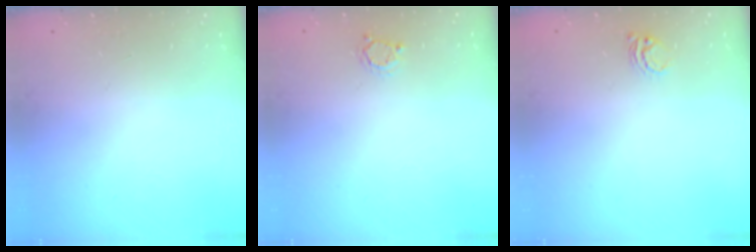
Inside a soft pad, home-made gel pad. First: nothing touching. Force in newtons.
{"total": 2.5, "press": 2.5, "slide": 0.4}
{"total": 5.1, "press": 5.1, "slide": 0.3}